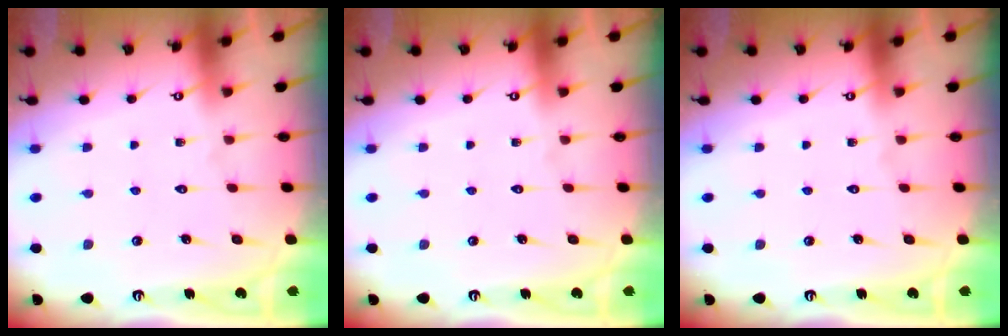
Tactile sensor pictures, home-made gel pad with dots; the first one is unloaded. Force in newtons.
{"total": 0.0}
{"total": 0.0}